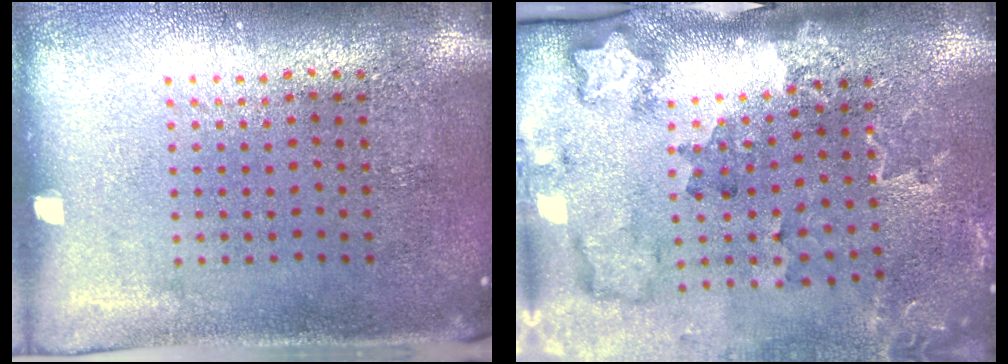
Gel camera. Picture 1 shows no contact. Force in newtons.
{"total": 2.1, "press": 2.0, "slide": 0.7}